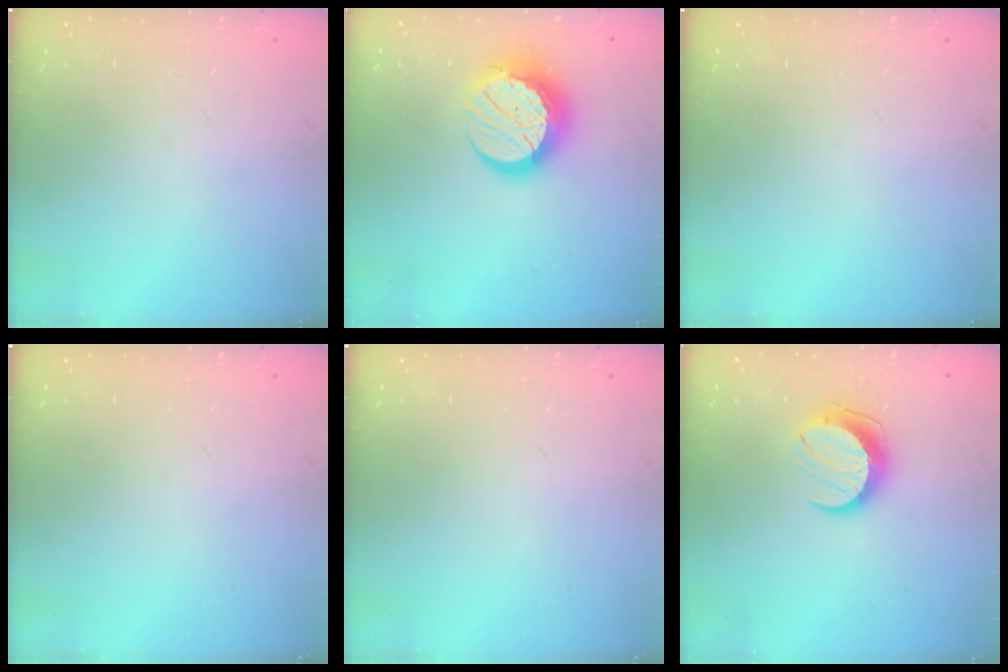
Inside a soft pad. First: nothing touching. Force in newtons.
{"total": 14.2, "press": 14.1, "slide": 1.4}
{"total": 0.0}
{"total": 0.0}
{"total": 0.0}
{"total": 10.3, "press": 10.3, "slide": 0.1}